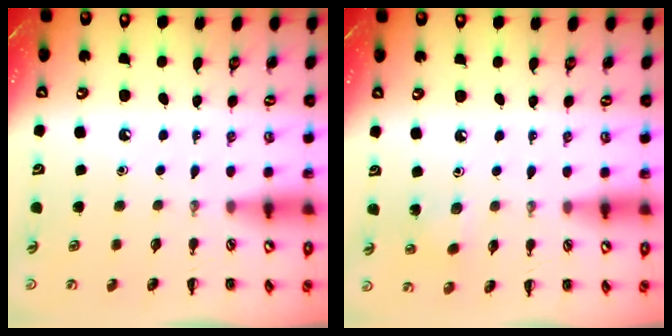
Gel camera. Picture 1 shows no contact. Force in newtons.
{"total": 2.9, "press": 2.7, "slide": 0.9}